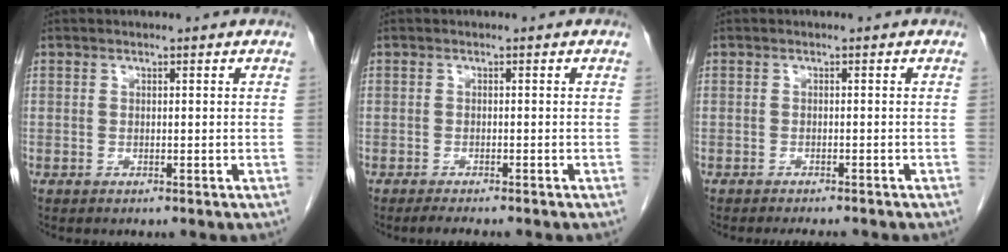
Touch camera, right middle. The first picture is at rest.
{"total": 3.5, "force": [-3.0, 0.3, 1.8], "torque": [-0.025, -0.006, -0.040]}
{"total": 4.1, "force": [-3.7, 0.7, 1.7], "torque": [-0.018, -0.006, -0.048]}